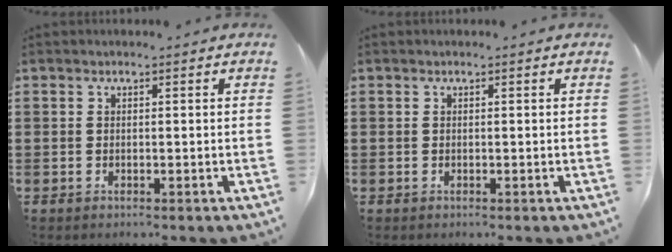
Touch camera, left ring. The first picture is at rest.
{"total": 0.0}